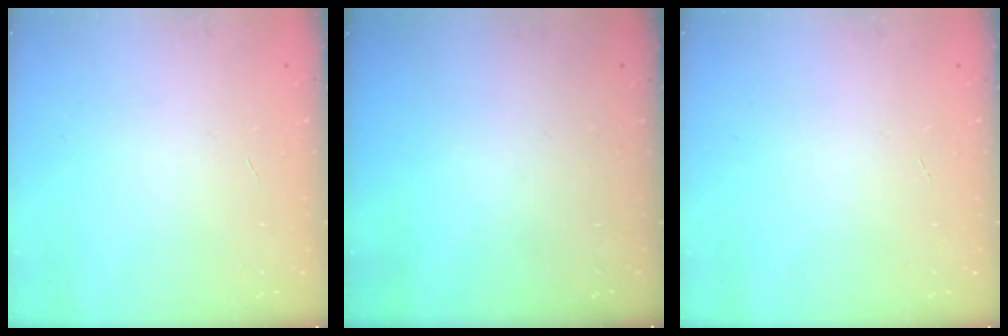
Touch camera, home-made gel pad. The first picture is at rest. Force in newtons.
{"total": 0.0}
{"total": 0.0}